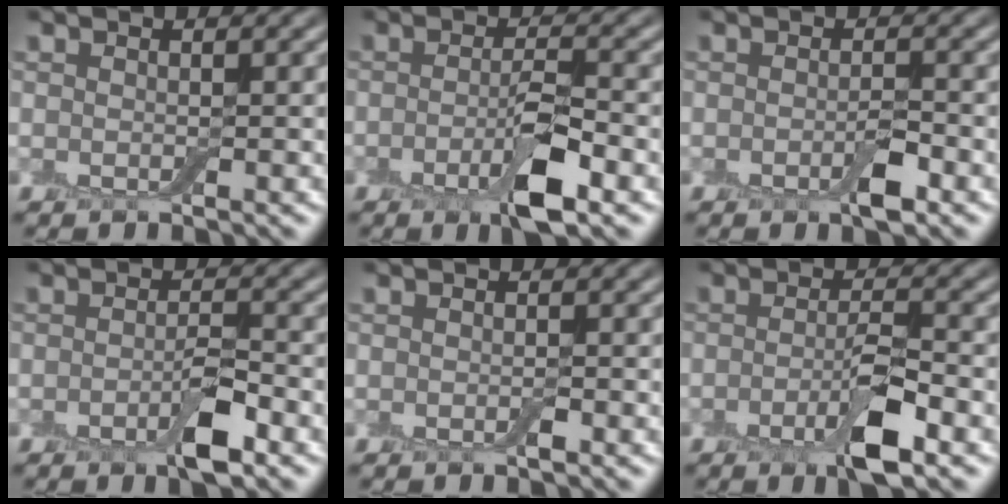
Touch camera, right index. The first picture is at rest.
{"total": 4.5, "force": [-1.7, 1.0, 4.1], "torque": [-0.071, -0.001, -0.035]}
{"total": 2.1, "force": [-0.9, 0.5, 1.8], "torque": [-0.029, -0.001, -0.017]}
{"total": 3.2, "force": [-1.4, 0.8, 2.7], "torque": [-0.046, -0.001, -0.027]}
{"total": 0.5, "force": [-0.2, 0.1, 0.4], "torque": [-0.008, 0.000, -0.003]}
{"total": 4.4, "force": [-1.7, 1.0, 3.9], "torque": [-0.068, 0.000, -0.035]}